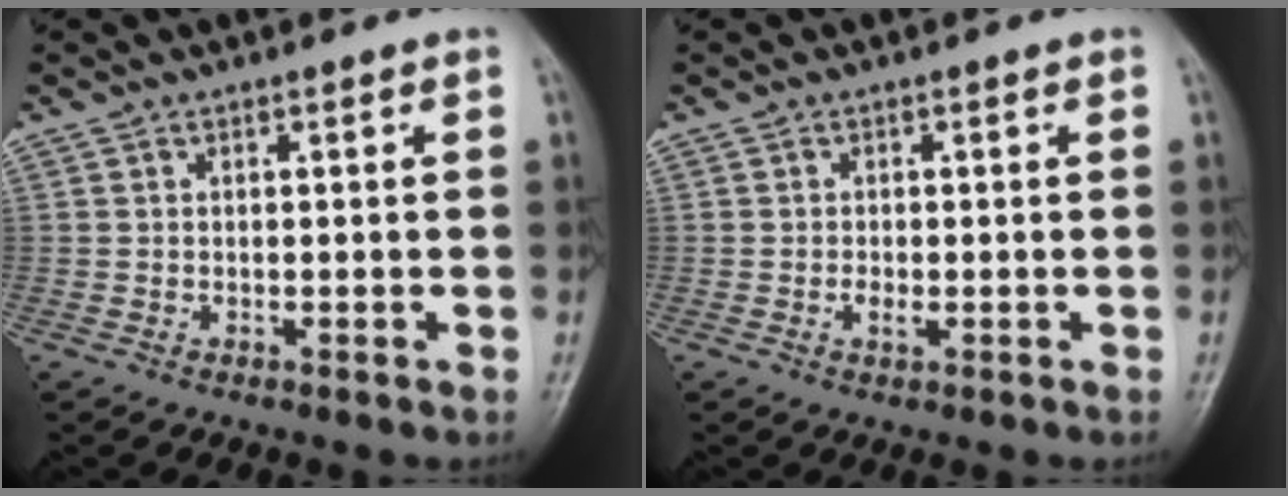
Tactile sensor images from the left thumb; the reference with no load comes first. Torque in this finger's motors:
{"motor_torque": [-0.04, 0.05, 0.12, 0.00, 0.01]}